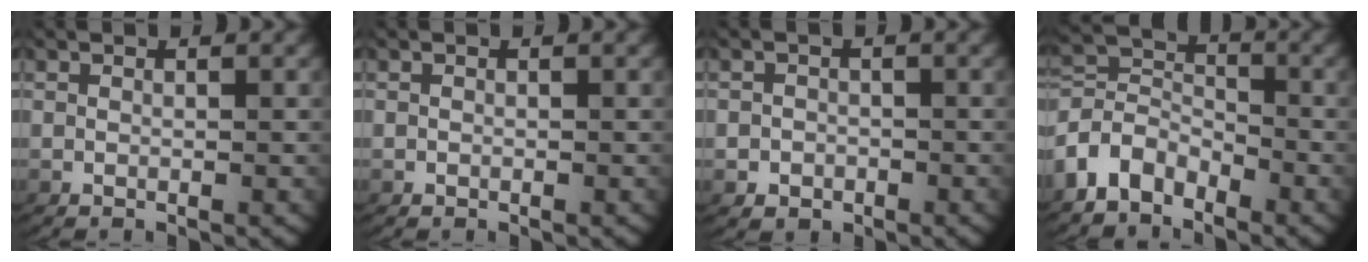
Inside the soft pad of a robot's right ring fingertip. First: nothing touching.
{"total": 0.0}
{"total": 2.0, "force": [-1.1, 1.7, 0.2], "torque": [0.000, -0.010, -0.014]}
{"total": 6.0, "force": [-2.0, 5.2, 2.2], "torque": [-0.056, -0.028, -0.034]}